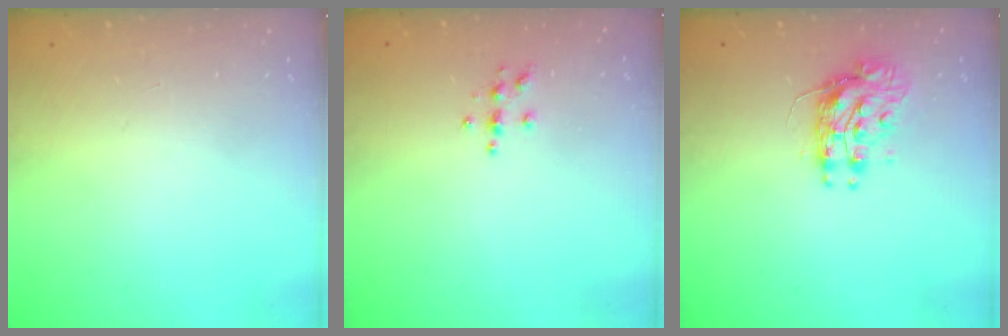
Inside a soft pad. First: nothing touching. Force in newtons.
{"total": 3.6, "press": 3.6, "slide": 0.4}
{"total": 9.3, "press": 9.2, "slide": 0.6}